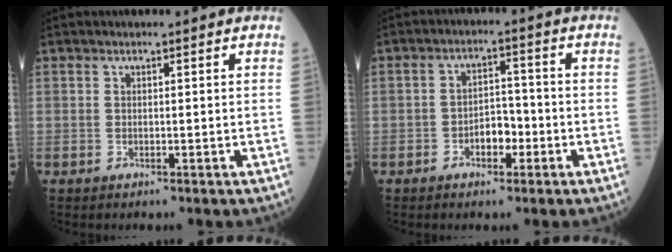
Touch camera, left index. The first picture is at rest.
{"total": 4.1, "force": [-2.0, 2.2, 2.9], "torque": [-0.044, 0.007, -0.038]}